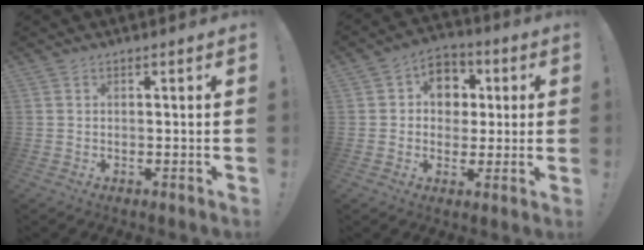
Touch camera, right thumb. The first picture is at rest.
{"total": 9.3, "force": [1.4, 8.3, 3.9], "torque": [-0.051, 0.005, 0.034]}